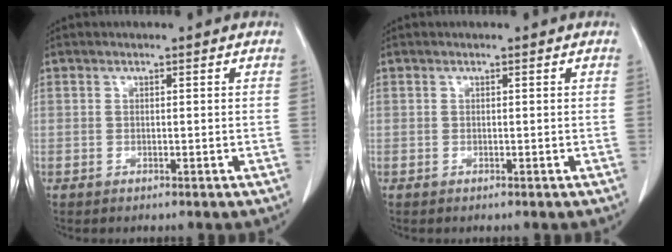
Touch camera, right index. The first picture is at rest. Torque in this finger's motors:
{"motor_torque": [0.00, 0.00, 0.00, 0.00]}